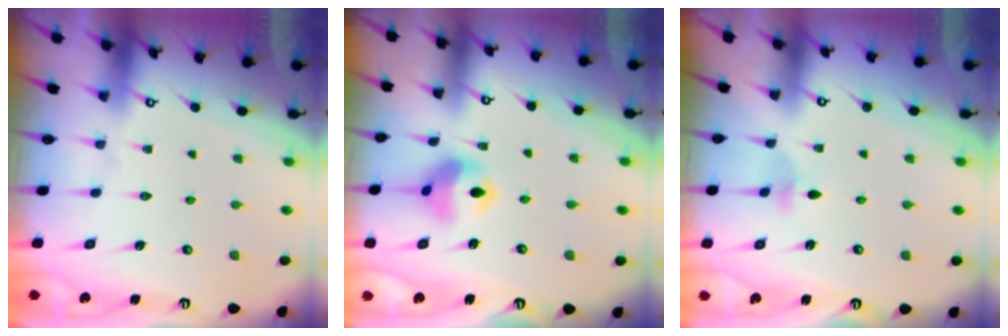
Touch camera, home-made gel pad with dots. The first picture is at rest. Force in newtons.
{"total": 10.4, "press": 10.3, "slide": 1.3}
{"total": 2.3, "press": 2.3, "slide": 0.4}